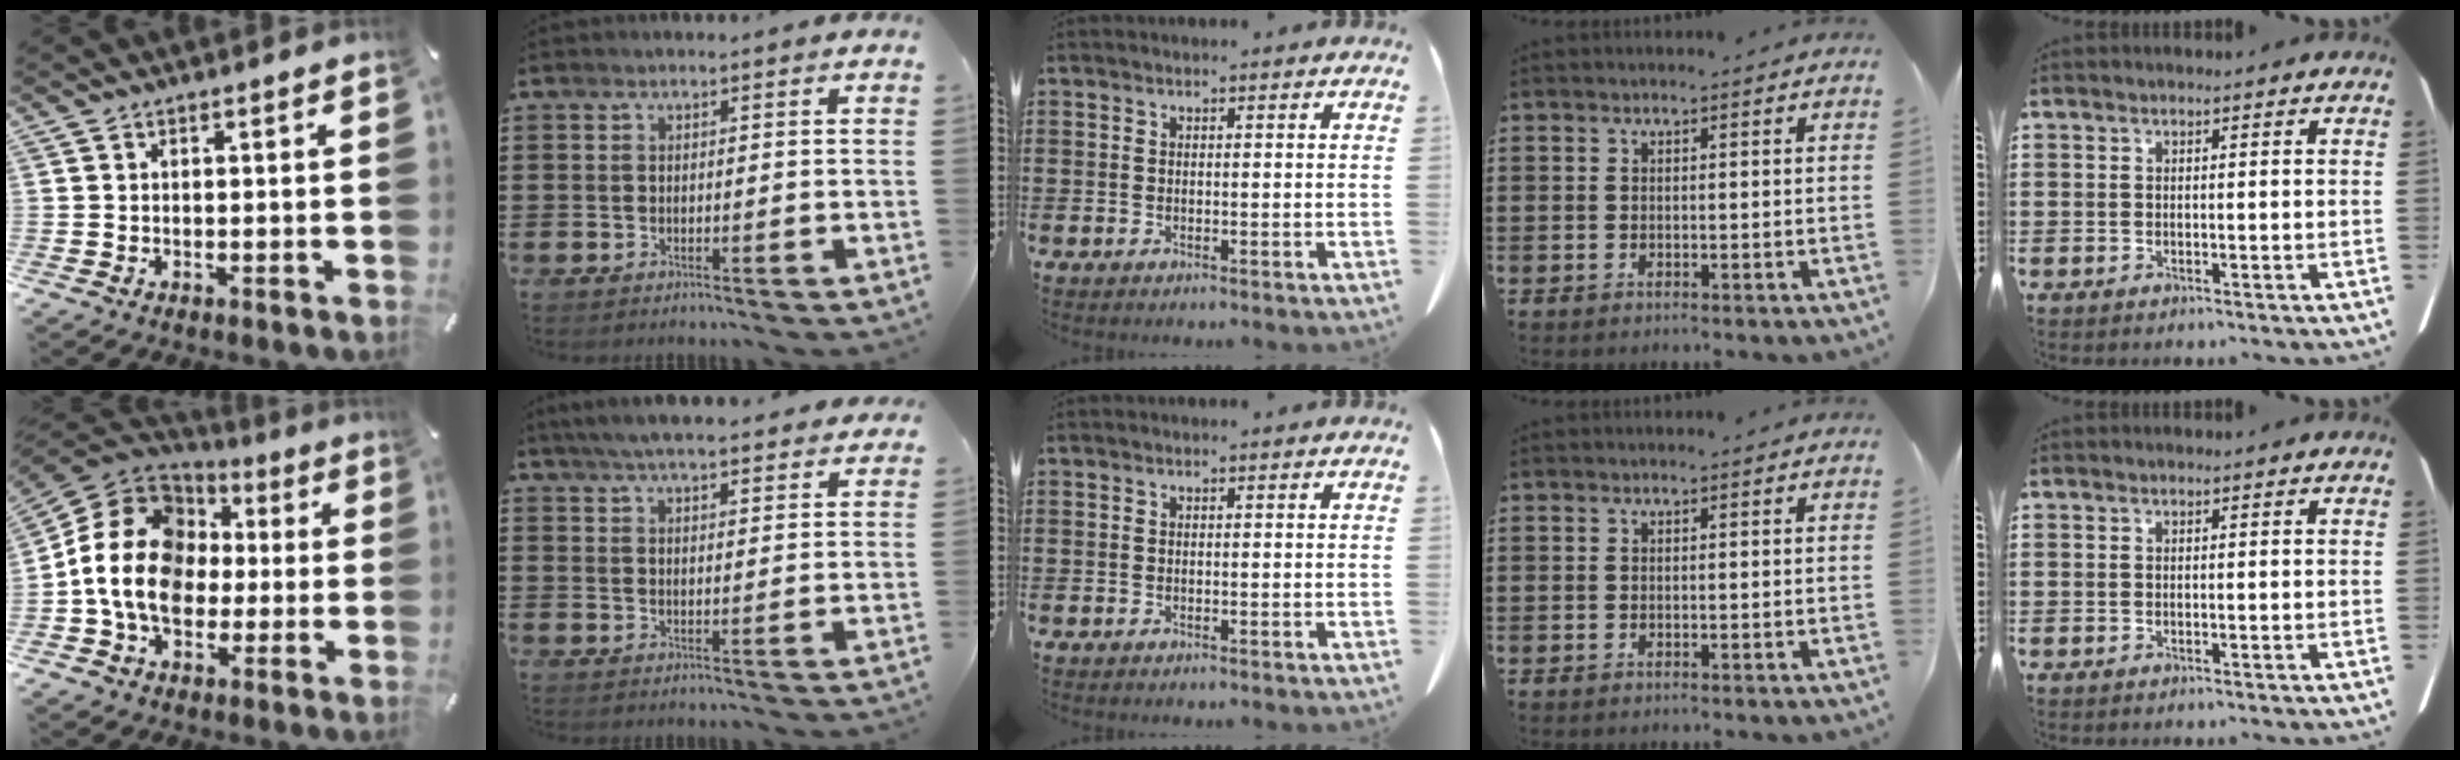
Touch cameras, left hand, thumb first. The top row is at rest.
{"thumb": {"total": 17.4, "force": [-2.2, 14.4, 9.6], "torque": [-0.196, 0.026, -0.040]}, "index": {"total": 5.6, "force": [5.3, 0.2, 1.7], "torque": [-0.050, -0.018, 0.096]}}